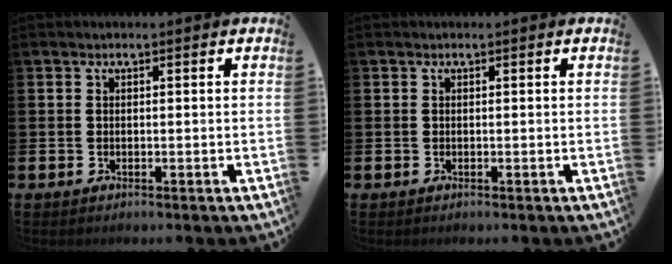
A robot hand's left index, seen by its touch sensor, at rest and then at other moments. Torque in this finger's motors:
{"motor_torque": [0.00, 0.00, 0.00, 0.00]}